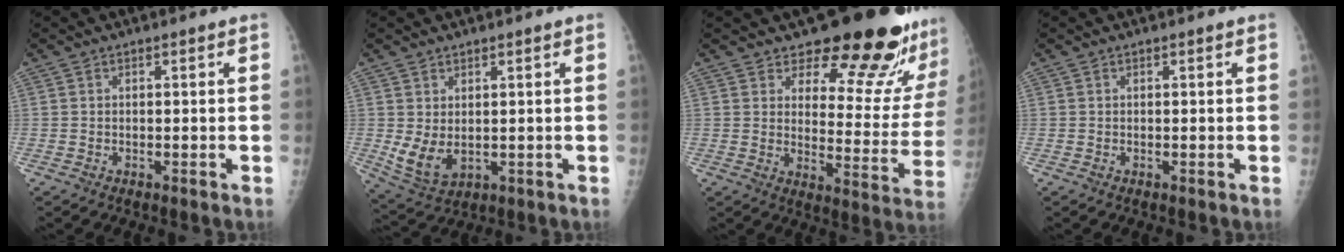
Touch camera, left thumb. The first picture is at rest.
{"total": 6.2, "force": [0.7, 3.7, 4.9], "torque": [-0.087, -0.013, 0.031]}
{"total": 19.9, "force": [16.6, 6.0, 9.2], "torque": [-0.073, -0.135, 0.203]}
{"total": 0.0}